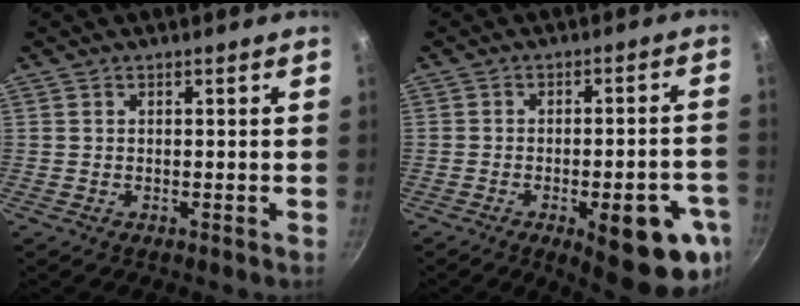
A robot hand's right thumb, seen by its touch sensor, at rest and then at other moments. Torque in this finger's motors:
{"motor_torque": [1.83, 1.56, 0.82, -0.94, 0.09]}